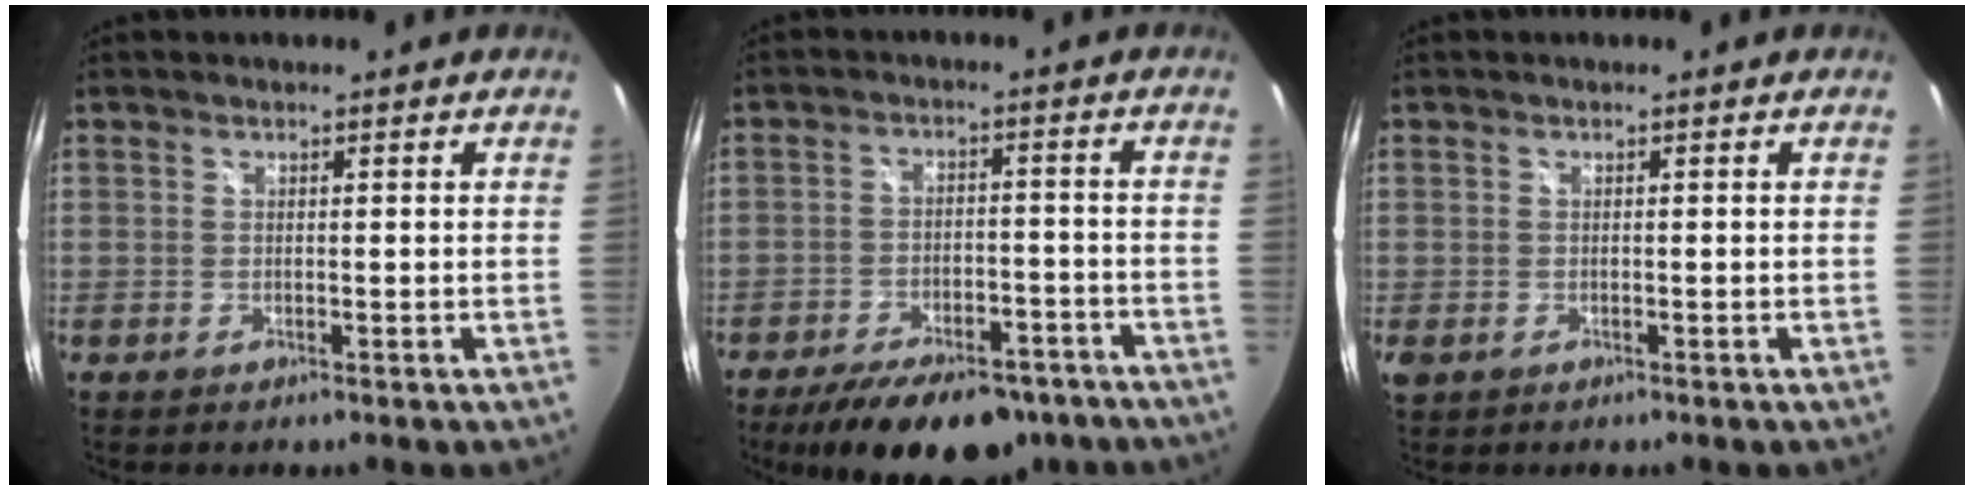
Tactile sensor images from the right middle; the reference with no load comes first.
{"total": 17.7, "force": [-13.4, 7.1, 9.2], "torque": [-0.177, -0.020, -0.183]}
{"total": 2.0, "force": [-0.7, 1.4, 1.2], "torque": [-0.026, -0.006, -0.010]}